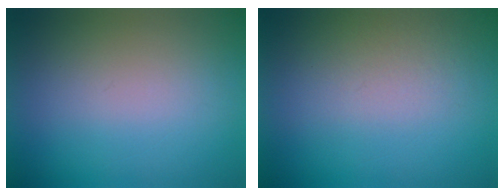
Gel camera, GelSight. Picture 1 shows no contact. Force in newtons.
{"total": 4.6}